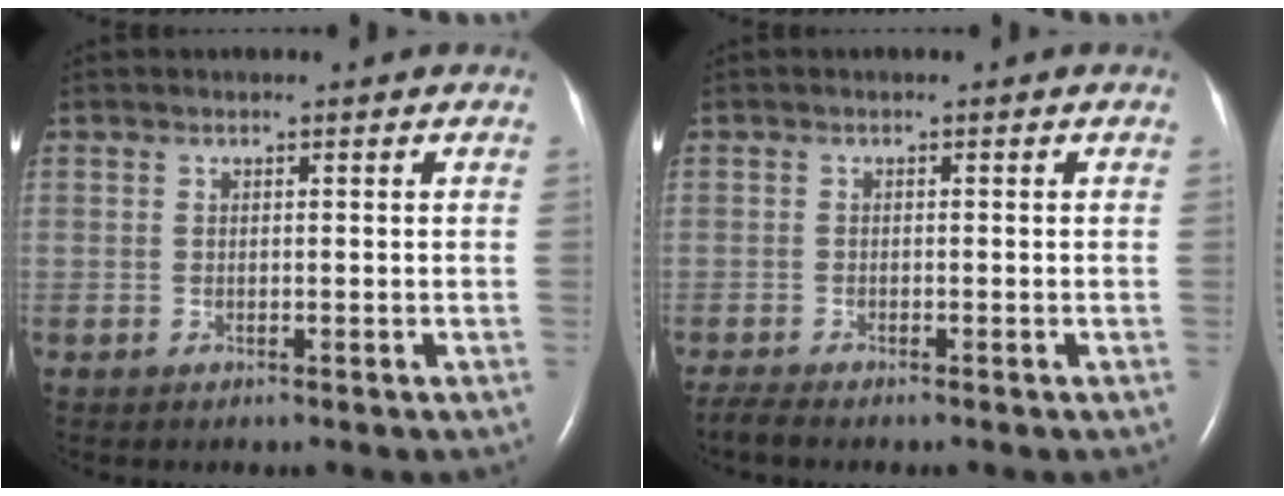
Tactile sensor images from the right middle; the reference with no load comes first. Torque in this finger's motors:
{"motor_torque": [0.19, -0.17, 0.01, 0.01]}